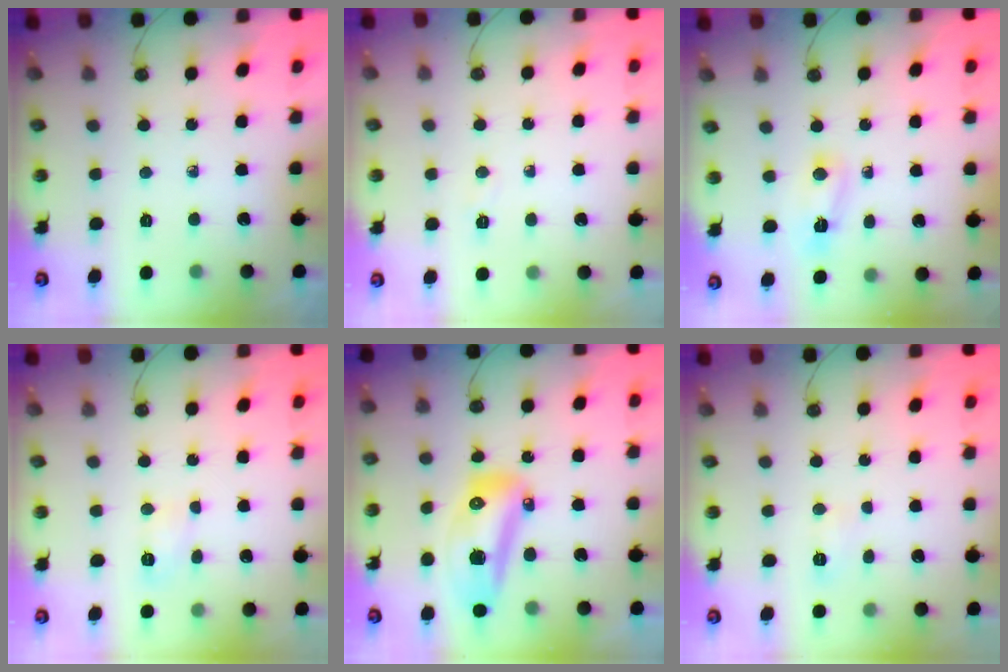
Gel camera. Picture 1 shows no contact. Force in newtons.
{"total": 3.3, "press": 3.2, "slide": 0.4}
{"total": 3.2, "press": 2.7, "slide": 1.6}
{"total": 3.9, "press": 3.9, "slide": 0.3}
{"total": 14.3, "press": 14.0, "slide": 3.3}
{"total": 5.8, "press": 5.8, "slide": 0.6}